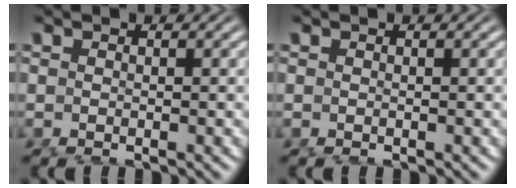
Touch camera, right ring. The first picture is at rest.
{"total": 0.0}